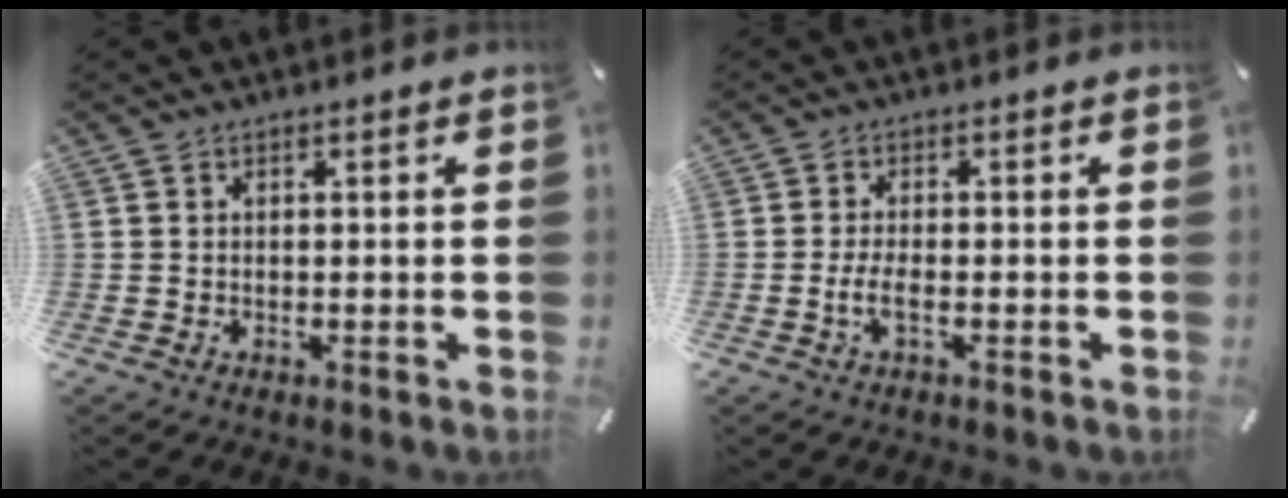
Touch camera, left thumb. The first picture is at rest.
{"total": 3.9, "force": [-1.1, 1.3, 3.5], "torque": [-0.074, 0.000, -0.023]}